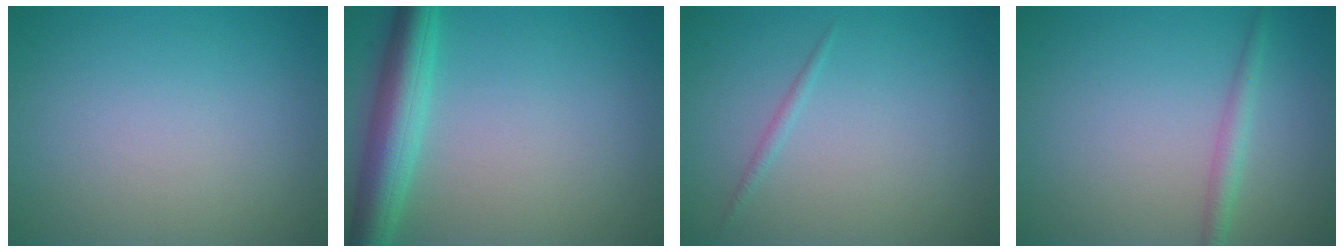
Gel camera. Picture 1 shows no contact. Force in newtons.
{"total": 5.6, "press": 5.5, "slide": 0.2}
{"total": 0.7, "press": 0.7, "slide": 0.0}
{"total": 1.7, "press": 1.7, "slide": 0.0}